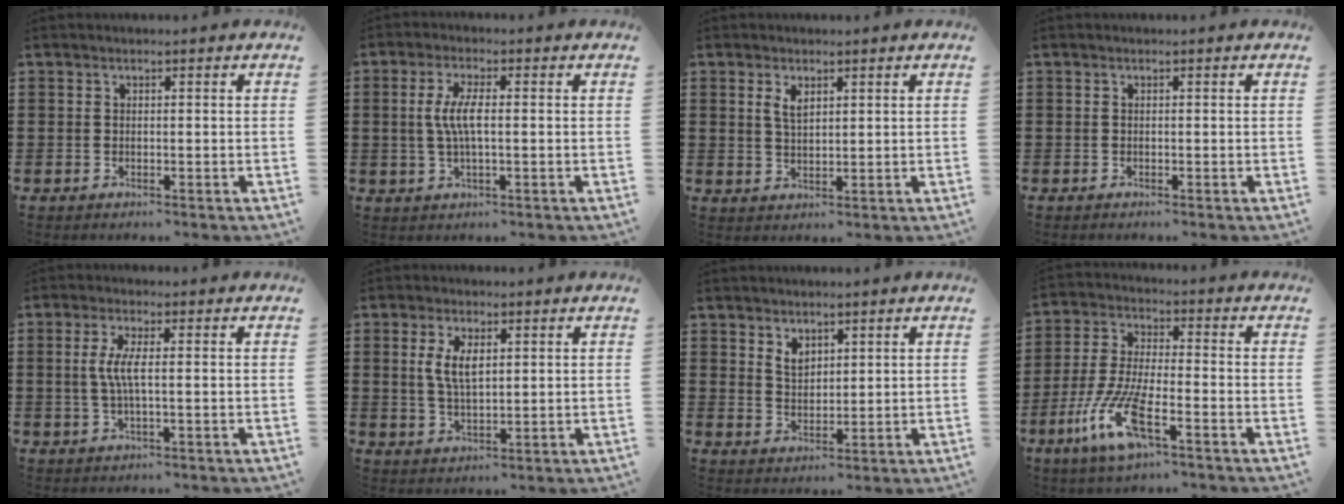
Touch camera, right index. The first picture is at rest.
{"total": 5.0, "force": [-0.1, 1.3, 4.8], "torque": [-0.103, -0.003, -0.008]}
{"total": 2.5, "force": [1.4, 1.1, 1.8], "torque": [-0.039, 0.003, 0.025]}
{"total": 0.0}
{"total": 4.0, "force": [0.0, 0.5, 4.0], "torque": [-0.096, -0.011, -0.009]}
{"total": 4.8, "force": [1.2, 2.1, 4.2], "torque": [-0.089, 0.007, 0.020]}
{"total": 3.1, "force": [2.1, 1.9, 1.2], "torque": [-0.030, 0.006, 0.038]}
{"total": 10.3, "force": [-5.5, 2.3, 8.4], "torque": [-0.194, -0.013, -0.109]}